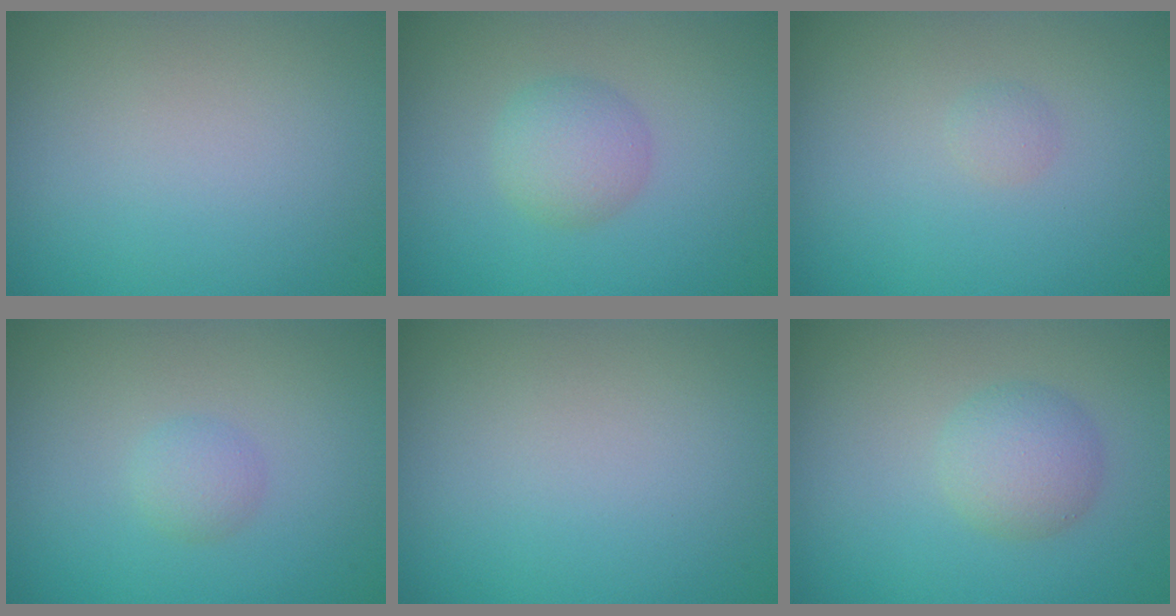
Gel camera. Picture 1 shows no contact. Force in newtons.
{"total": 2.6, "press": 2.6, "slide": 0.0}
{"total": 0.7, "press": 0.7, "slide": 0.1}
{"total": 1.4, "press": 1.4, "slide": 0.0}
{"total": 0.0}
{"total": 2.9, "press": 2.9, "slide": 0.0}